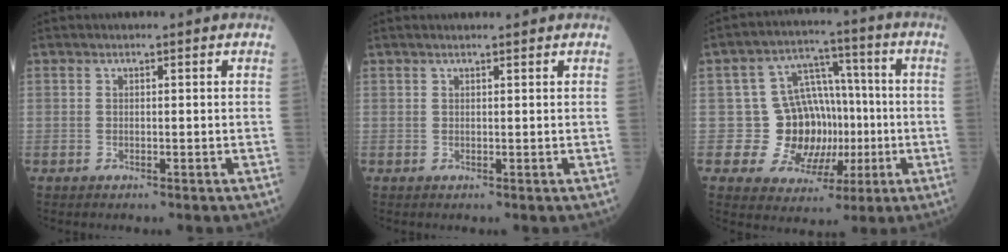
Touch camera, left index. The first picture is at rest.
{"total": 2.9, "force": [2.7, 0.2, 1.0], "torque": [-0.011, 0.024, 0.045]}
{"total": 10.9, "force": [-1.3, 9.8, 4.6], "torque": [-0.064, 0.033, -0.004]}